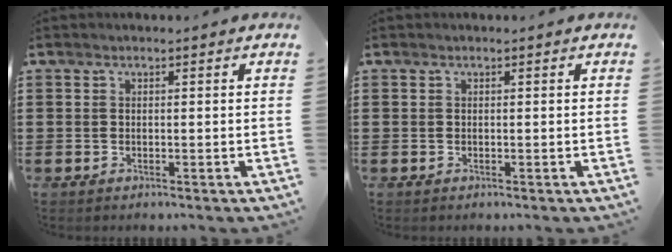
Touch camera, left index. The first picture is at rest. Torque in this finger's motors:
{"motor_torque": [0.00, 0.00, 0.00, 0.00]}